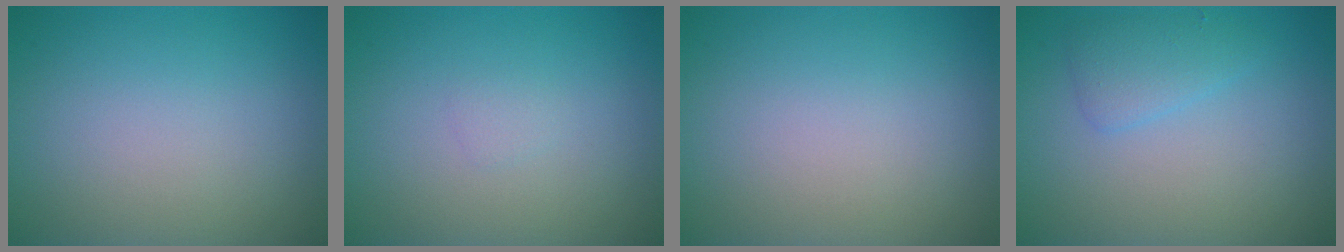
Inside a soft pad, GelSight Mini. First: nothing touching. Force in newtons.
{"total": 0.6, "press": 0.6, "slide": 0.0}
{"total": 0.0}
{"total": 1.9, "press": 1.9, "slide": 0.0}